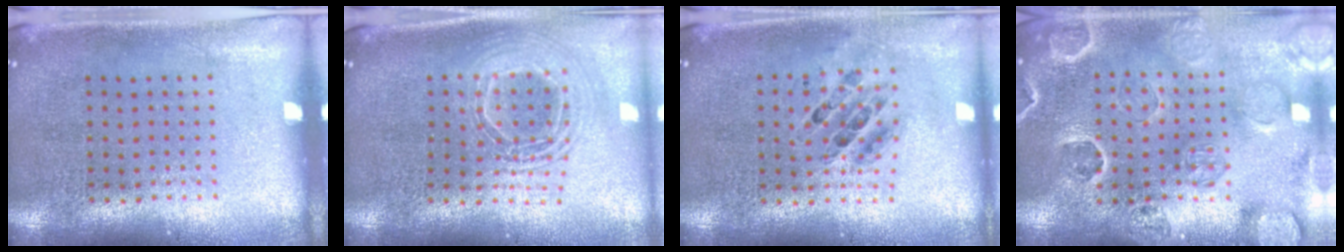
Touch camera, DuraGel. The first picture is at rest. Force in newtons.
{"total": 2.0, "press": 1.6, "slide": 1.3}
{"total": 0.7, "press": 0.6, "slide": 0.2}
{"total": 2.7, "press": 2.6, "slide": 0.8}